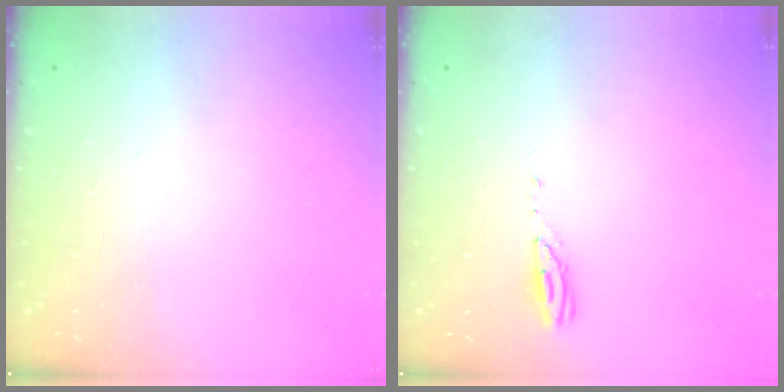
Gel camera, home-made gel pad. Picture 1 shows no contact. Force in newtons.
{"total": 3.0, "press": 2.9, "slide": 0.3}